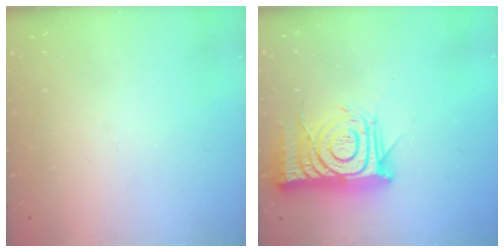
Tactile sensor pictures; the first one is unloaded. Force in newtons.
{"total": 16.2, "press": 16.1, "slide": 1.2}